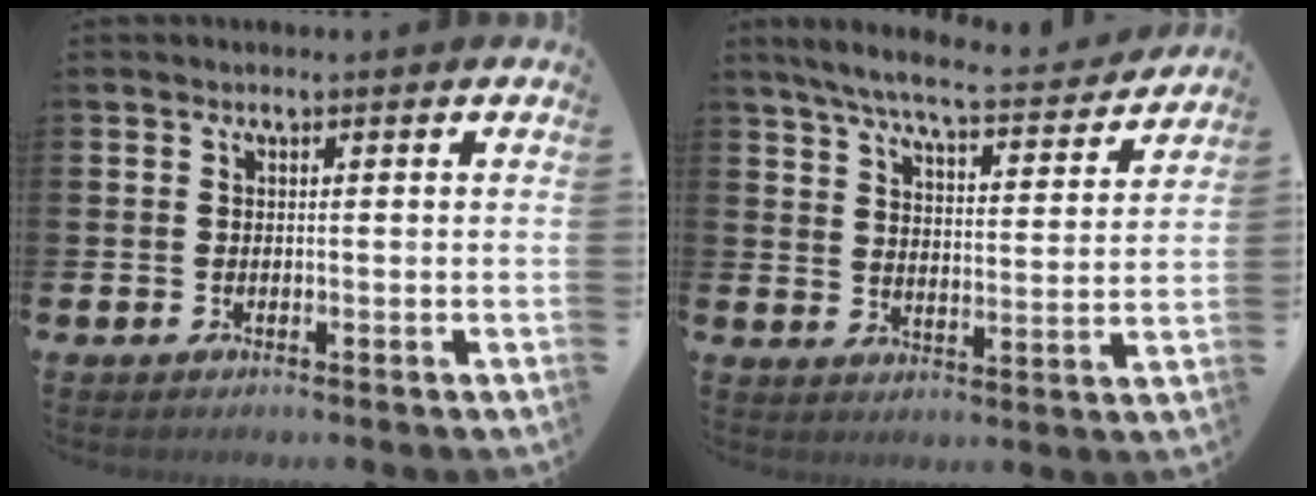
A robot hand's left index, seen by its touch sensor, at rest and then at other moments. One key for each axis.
{"total": 7.1, "fx": 6.5, "fy": 0.6, "fz": 3.0, "tx": -0.072, "ty": -0.045, "tz": 0.106}